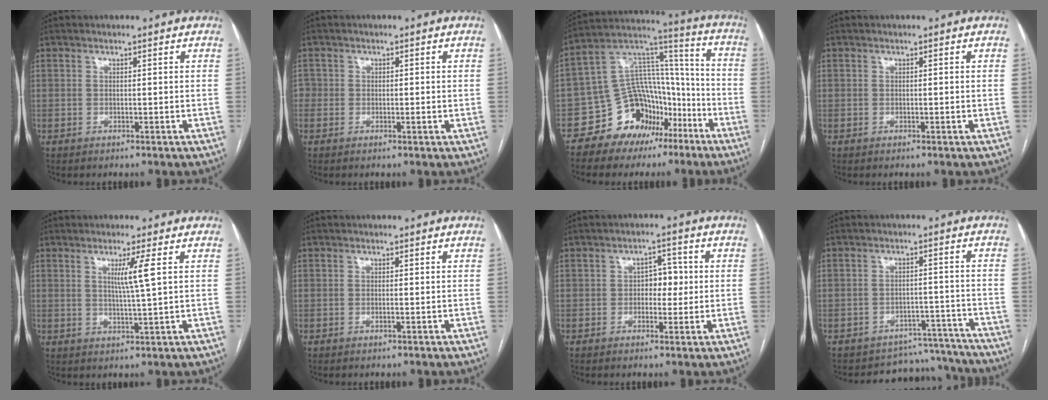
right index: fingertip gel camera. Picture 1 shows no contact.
{"total": 2.6, "force": [-0.4, 1.8, 1.9], "torque": [-0.038, 0.010, -0.009]}
{"total": 14.6, "force": [-8.2, 10.3, 6.4], "torque": [-0.103, 0.073, -0.130]}
{"total": 0.7, "force": [0.0, 0.1, 0.6], "torque": [-0.011, 0.001, 0.001]}
{"total": 4.0, "force": [1.2, -0.9, 3.7], "torque": [-0.071, -0.008, 0.023]}
{"total": 0.5, "force": [-0.2, 0.0, 0.5], "torque": [-0.011, -0.001, -0.002]}
{"total": 3.8, "force": [-0.1, 2.4, 3.0], "torque": [-0.037, 0.013, -0.001]}
{"total": 10.0, "force": [-9.3, 3.3, -1.4], "torque": [0.041, 0.049, -0.113]}